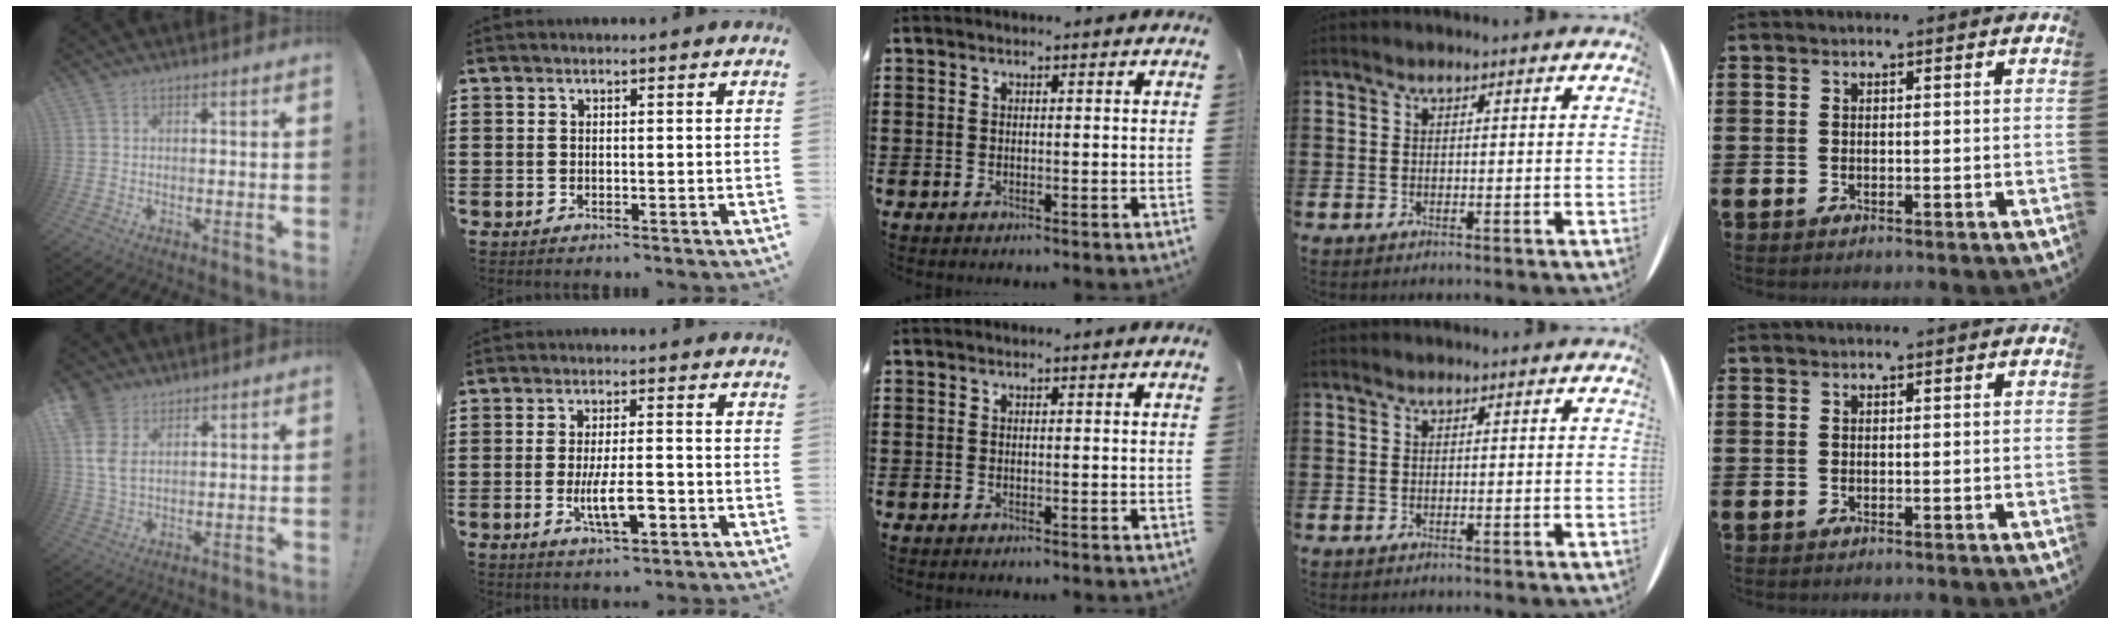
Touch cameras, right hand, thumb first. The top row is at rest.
{"thumb": {"total": 8.1, "force": [3.9, 5.4, 4.6], "torque": [-0.095, -0.015, 0.075]}, "index": {"total": 6.6, "force": [-2.0, 2.0, 6.0], "torque": [-0.103, -0.006, -0.038]}}